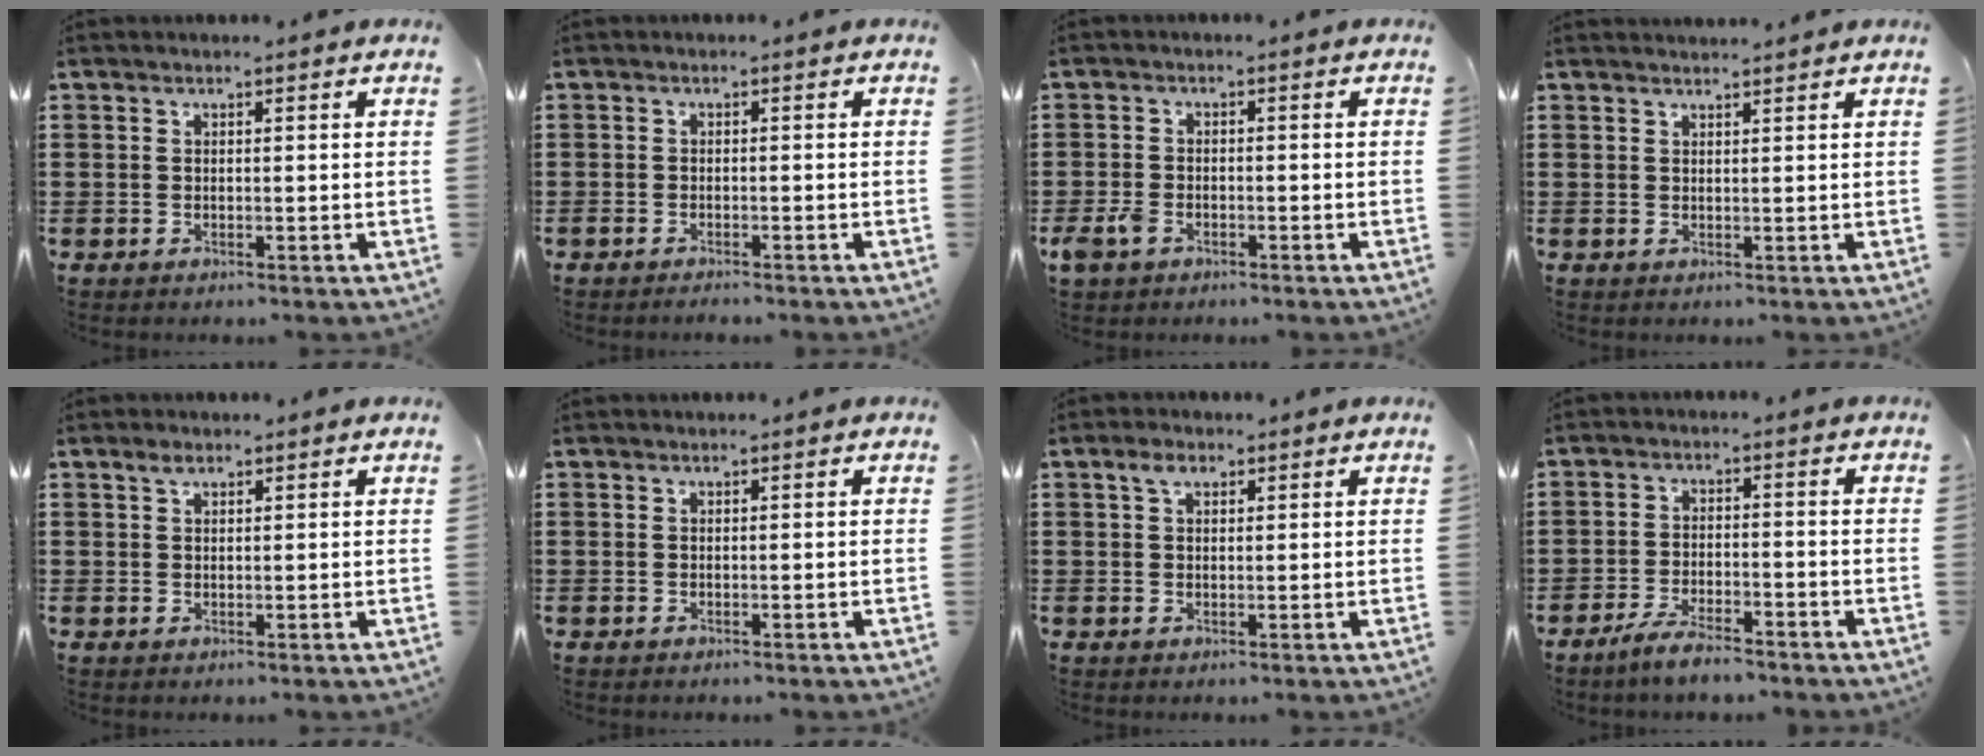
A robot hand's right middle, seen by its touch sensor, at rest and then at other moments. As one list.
[{"total": 0.8, "force": [-0.8, 0.1, 0.2], "torque": [-0.006, -0.002, -0.015]}, {"total": 2.7, "force": [-1.5, 1.6, 1.6], "torque": [-0.059, -0.009, -0.038]}, {"total": 1.4, "force": [1.4, -0.3, 0.1], "torque": [-0.003, -0.001, 0.027]}, {"total": 1.6, "force": [1.2, 0.6, 0.8], "torque": [-0.018, 0.002, 0.023]}, {"total": 0.0}, {"total": 2.6, "force": [1.5, 1.3, 1.6], "torque": [-0.036, 0.006, 0.027]}, {"total": 4.3, "force": [-3.8, 0.6, 1.9], "torque": [-0.043, -0.002, -0.078]}]